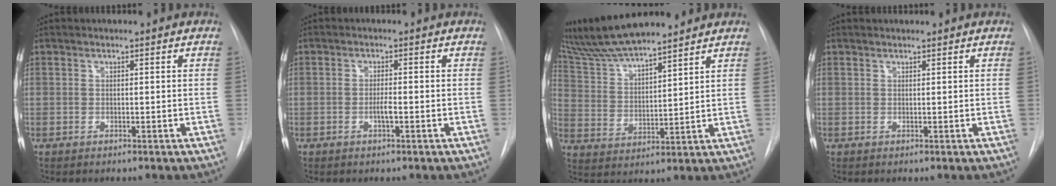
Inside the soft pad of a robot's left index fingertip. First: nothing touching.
{"total": 1.5, "force": [-0.5, 0.1, 1.4], "torque": [-0.028, 0.000, -0.011]}
{"total": 13.9, "force": [12.6, 1.5, 5.6], "torque": [-0.104, 0.018, 0.229]}
{"total": 0.7, "force": [0.7, 0.0, 0.0], "torque": [-0.007, 0.008, 0.014]}